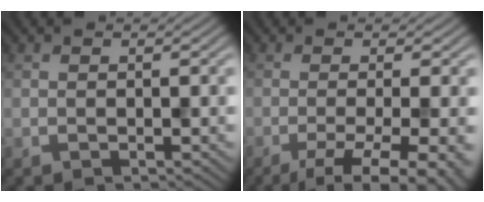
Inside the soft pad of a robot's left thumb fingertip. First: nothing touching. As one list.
[{"total": 7.9, "force": [-3.6, 1.9, 6.7], "torque": [-0.093, -0.007, -0.048]}]